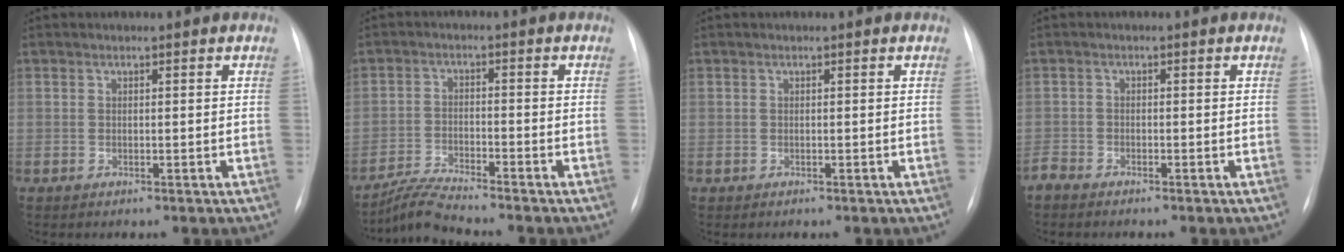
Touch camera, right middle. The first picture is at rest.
{"total": 5.0, "force": [-4.7, -1.2, 1.1], "torque": [-0.032, -0.022, -0.092]}
{"total": 0.0}
{"total": 1.6, "force": [-1.6, 0.2, 0.2], "torque": [-0.006, -0.004, -0.030]}